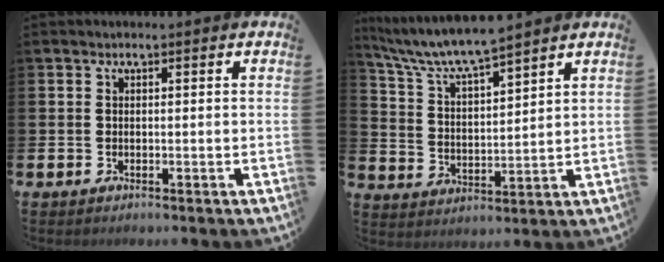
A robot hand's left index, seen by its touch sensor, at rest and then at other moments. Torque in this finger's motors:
{"motor_torque": [0.13, -0.33, 0.46, 0.09]}